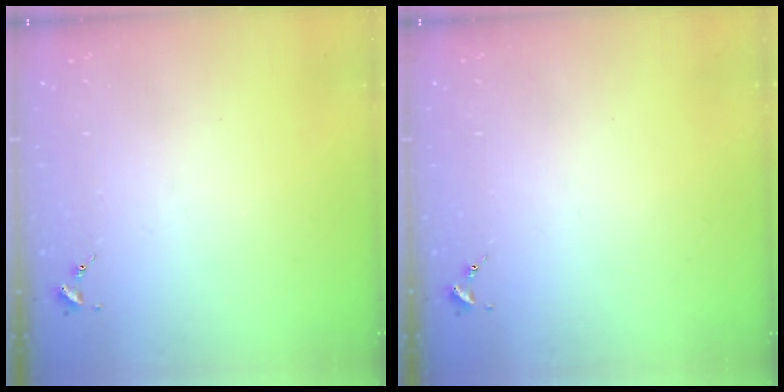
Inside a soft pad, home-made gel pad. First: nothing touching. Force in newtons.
{"total": 0.0}